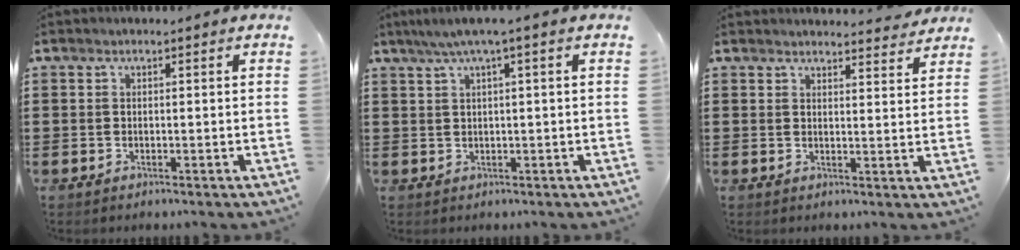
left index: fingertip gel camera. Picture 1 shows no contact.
{"total": 2.4, "force": [0.7, -0.2, 2.3], "torque": [-0.042, -0.001, 0.011]}
{"total": 3.1, "force": [3.1, 0.2, 0.3], "torque": [-0.007, -0.013, 0.057]}